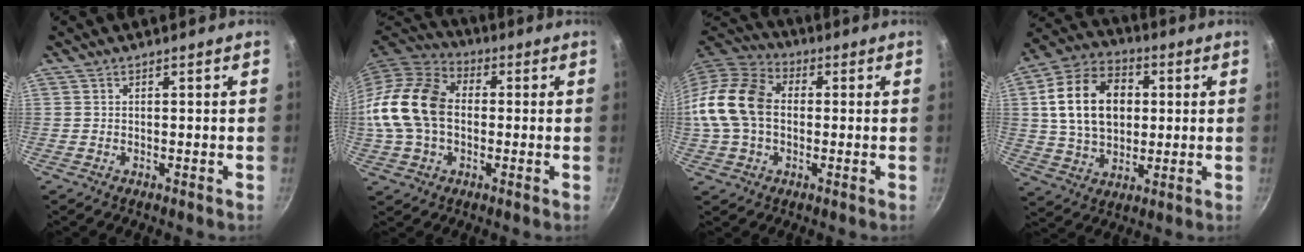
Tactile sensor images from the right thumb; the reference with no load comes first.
{"total": 17.4, "force": [-0.2, 12.6, 12.1], "torque": [-0.218, 0.031, -0.016]}
{"total": 15.1, "force": [0.0, 11.0, 10.4], "torque": [-0.180, 0.030, -0.014]}
{"total": 17.4, "force": [2.6, 12.4, 11.9], "torque": [-0.185, 0.012, 0.040]}